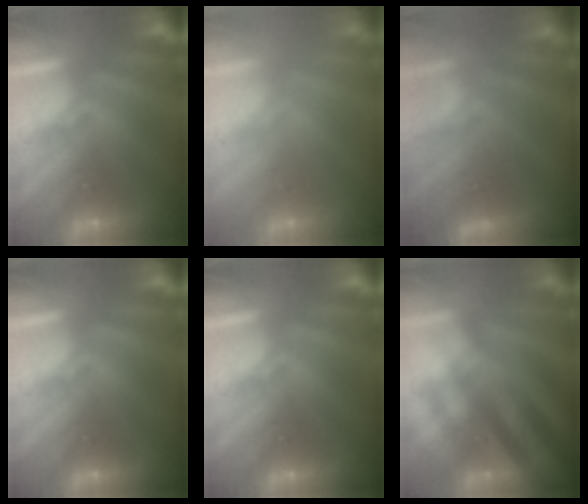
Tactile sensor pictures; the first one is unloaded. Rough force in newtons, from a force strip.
{"total": 2.5}
{"total": 4.4}
{"total": 0.0}
{"total": 0.0}
{"total": 2.4}